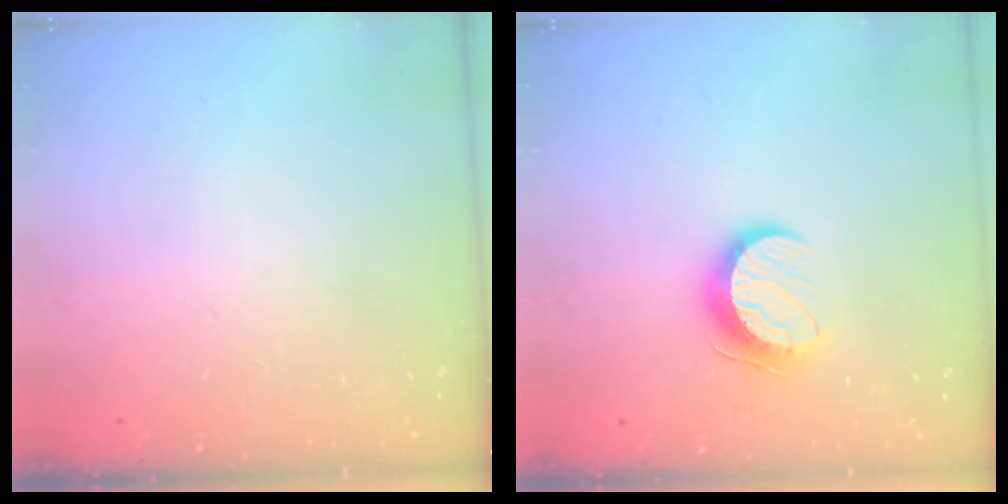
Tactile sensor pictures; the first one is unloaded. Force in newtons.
{"total": 9.8, "press": 9.8, "slide": 0.7}